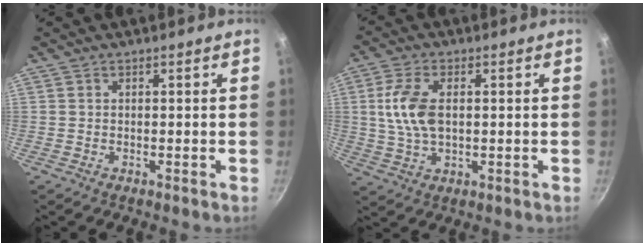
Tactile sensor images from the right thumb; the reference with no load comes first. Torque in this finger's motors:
{"motor_torque": [-0.07, 0.11, 0.90, 0.07, 0.20]}